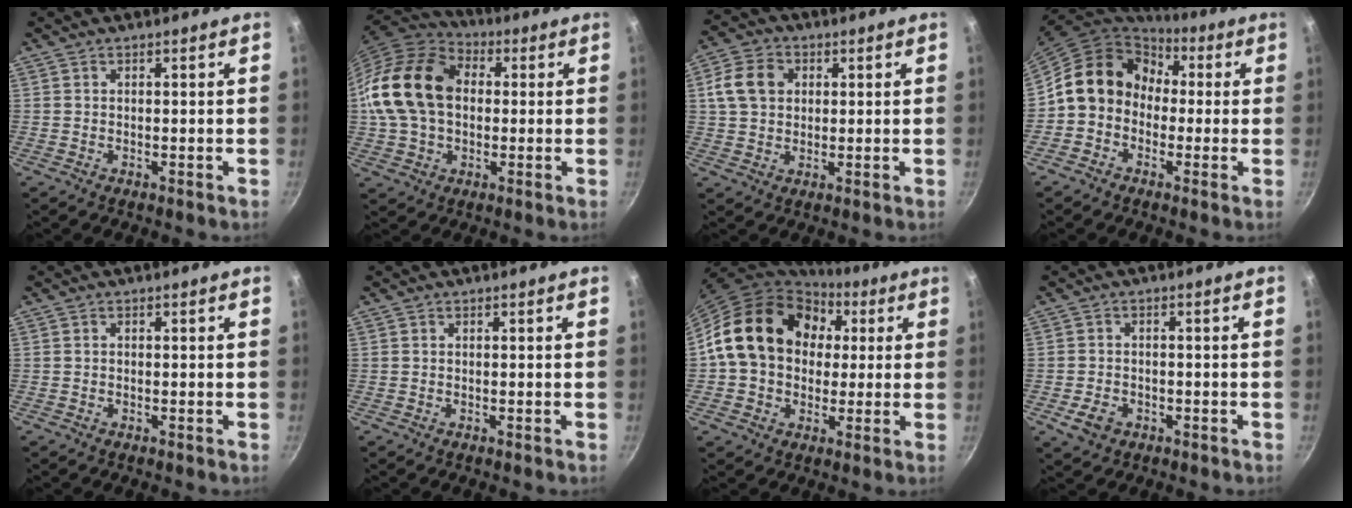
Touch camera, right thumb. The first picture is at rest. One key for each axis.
{"total": 19.1, "fx": 1.6, "fy": 13.8, "fz": 13.1, "tx": -0.231, "ty": 0.031, "tz": 0.018}
{"total": 8.4, "fx": 1.9, "fy": 6.6, "fz": 4.8, "tx": -0.074, "ty": 0.008, "tz": 0.025}
{"total": 13.1, "fx": 0.2, "fy": 11.2, "fz": 6.8, "tx": -0.077, "ty": 0.042, "tz": -0.021}
{"total": 0.0}
{"total": 0.0}
{"total": 19.1, "fx": 3.6, "fy": 15.2, "fz": 11.0, "tx": -0.160, "ty": 0.031, "tz": 0.052}
{"total": 4.5, "fx": -1.8, "fy": 3.4, "fz": 2.3, "tx": -0.039, "ty": 0.012, "tz": -0.028}